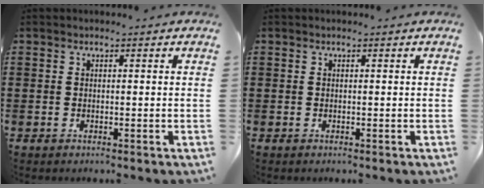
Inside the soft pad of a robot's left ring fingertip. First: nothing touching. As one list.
[{"total": 0.0}]